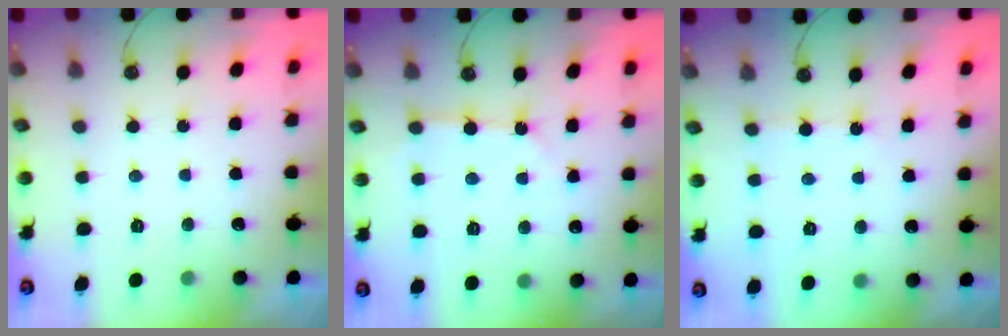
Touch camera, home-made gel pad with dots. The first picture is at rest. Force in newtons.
{"total": 2.6, "press": 2.6, "slide": 0.3}
{"total": 2.6, "press": 2.6, "slide": 0.4}